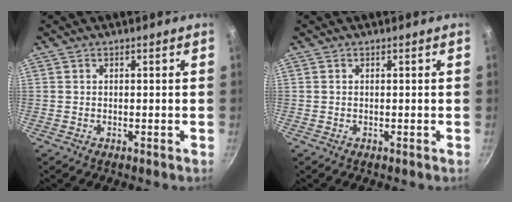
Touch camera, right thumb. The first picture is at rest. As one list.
[{"total": 0.0}]